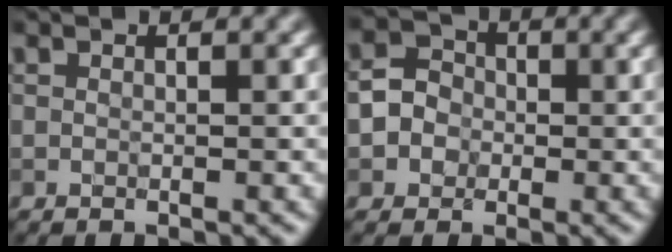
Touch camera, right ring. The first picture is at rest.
{"total": 2.9, "force": [-0.6, 2.7, 1.1], "torque": [0.000, 0.004, -0.017]}